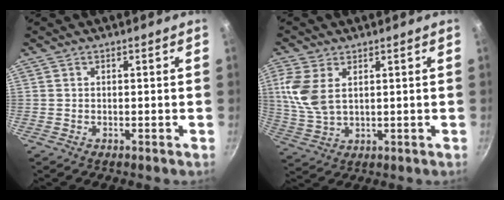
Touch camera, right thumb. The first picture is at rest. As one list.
[{"total": 8.7, "force": [2.5, 5.0, 6.6], "torque": [-0.141, -0.008, 0.057]}]